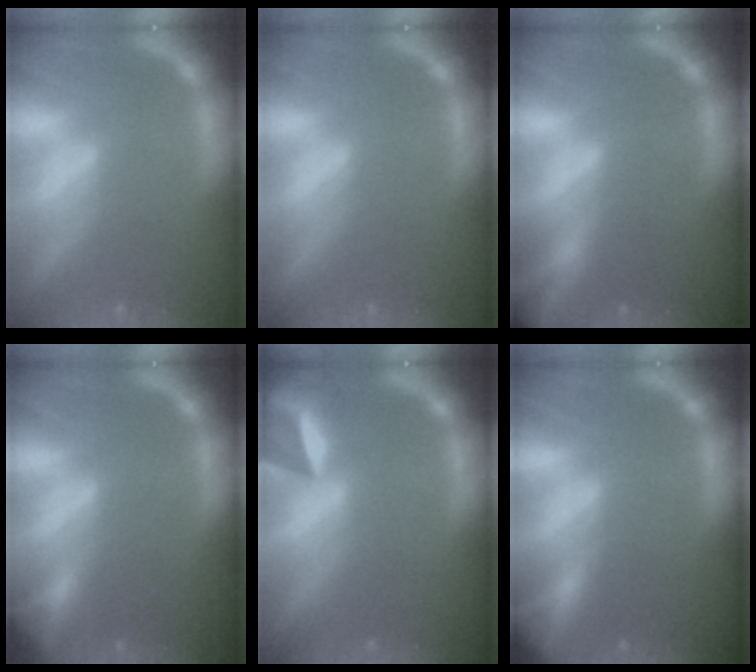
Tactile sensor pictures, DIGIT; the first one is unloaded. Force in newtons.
{"total": 0.0}
{"total": 9.4}
{"total": 3.5}
{"total": 5.5}
{"total": 5.4}